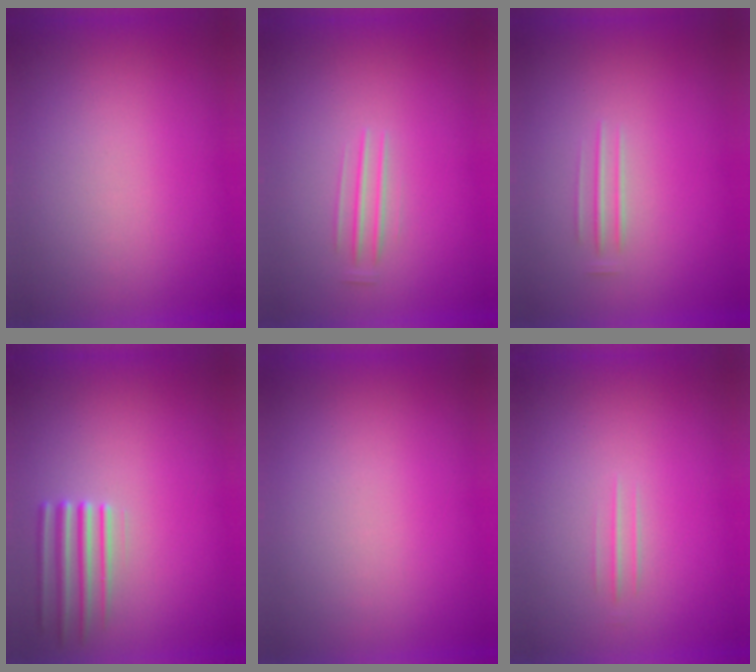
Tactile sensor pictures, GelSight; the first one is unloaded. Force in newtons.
{"total": 1.6}
{"total": 1.6}
{"total": 2.2}
{"total": 0.0}
{"total": 1.5}